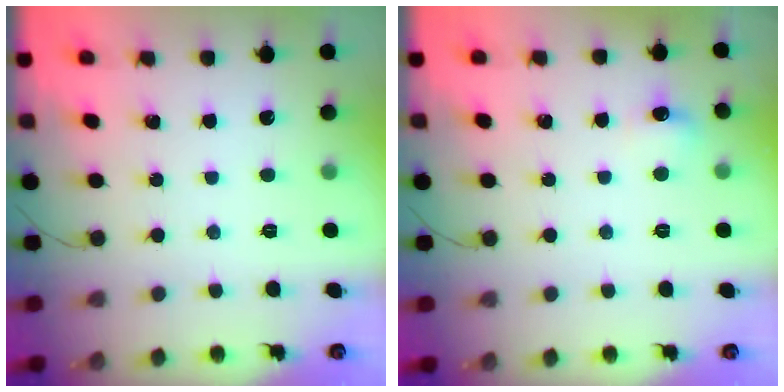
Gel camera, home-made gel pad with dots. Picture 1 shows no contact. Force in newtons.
{"total": 9.1, "press": 5.0, "slide": 7.7}